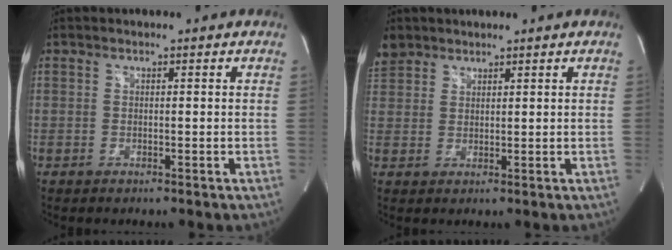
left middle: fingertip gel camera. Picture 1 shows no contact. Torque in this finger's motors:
{"motor_torque": [0.42, -0.21, 0.38, 0.16]}